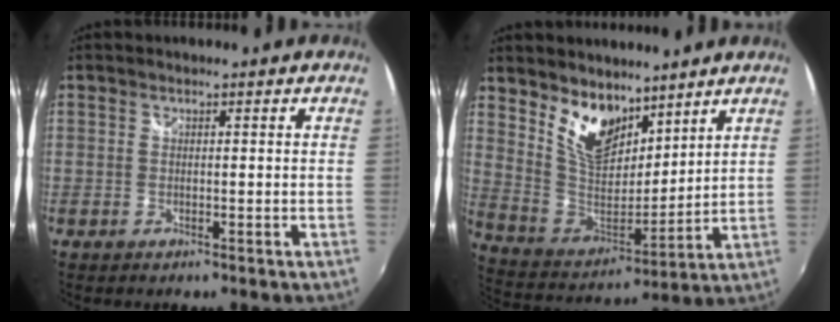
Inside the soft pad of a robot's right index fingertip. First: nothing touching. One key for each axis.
{"total": 12.7, "fx": 8.5, "fy": 6.7, "fz": 6.6, "tx": -0.129, "ty": -0.004, "tz": 0.169}